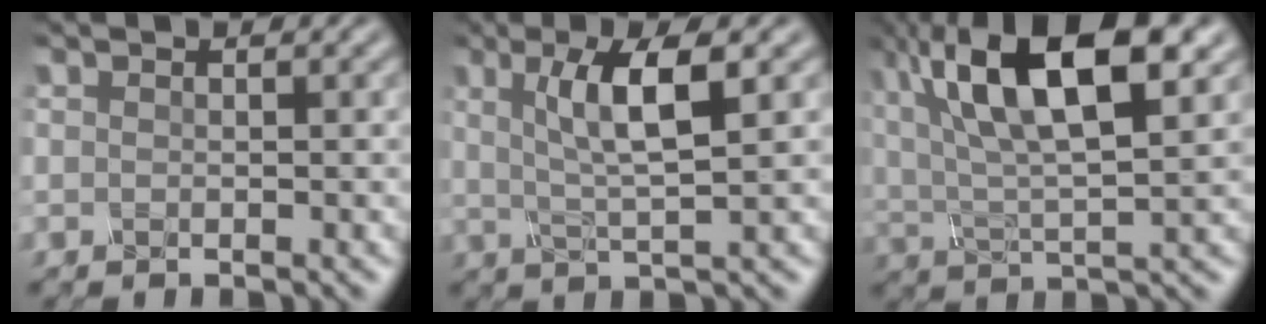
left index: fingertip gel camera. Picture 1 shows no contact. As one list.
[{"total": 5.7, "force": [1.4, 1.2, 5.4], "torque": [-0.098, -0.003, 0.025]}, {"total": 13.7, "force": [6.0, 5.2, 11.1], "torque": [-0.198, 0.018, 0.096]}]